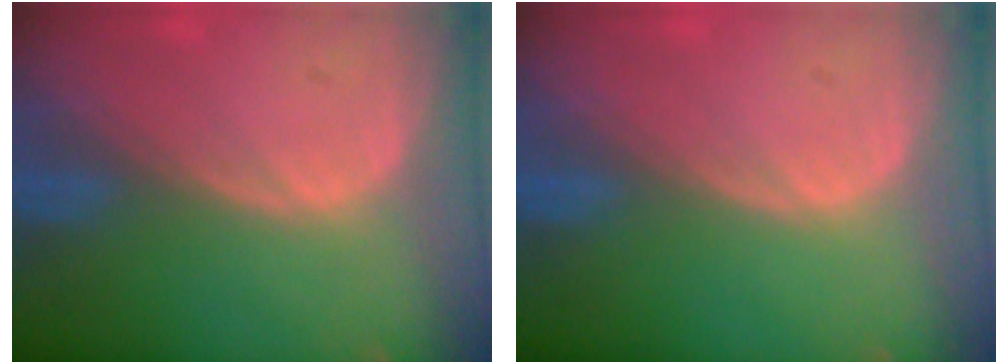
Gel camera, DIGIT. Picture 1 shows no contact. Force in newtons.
{"total": 0.0}